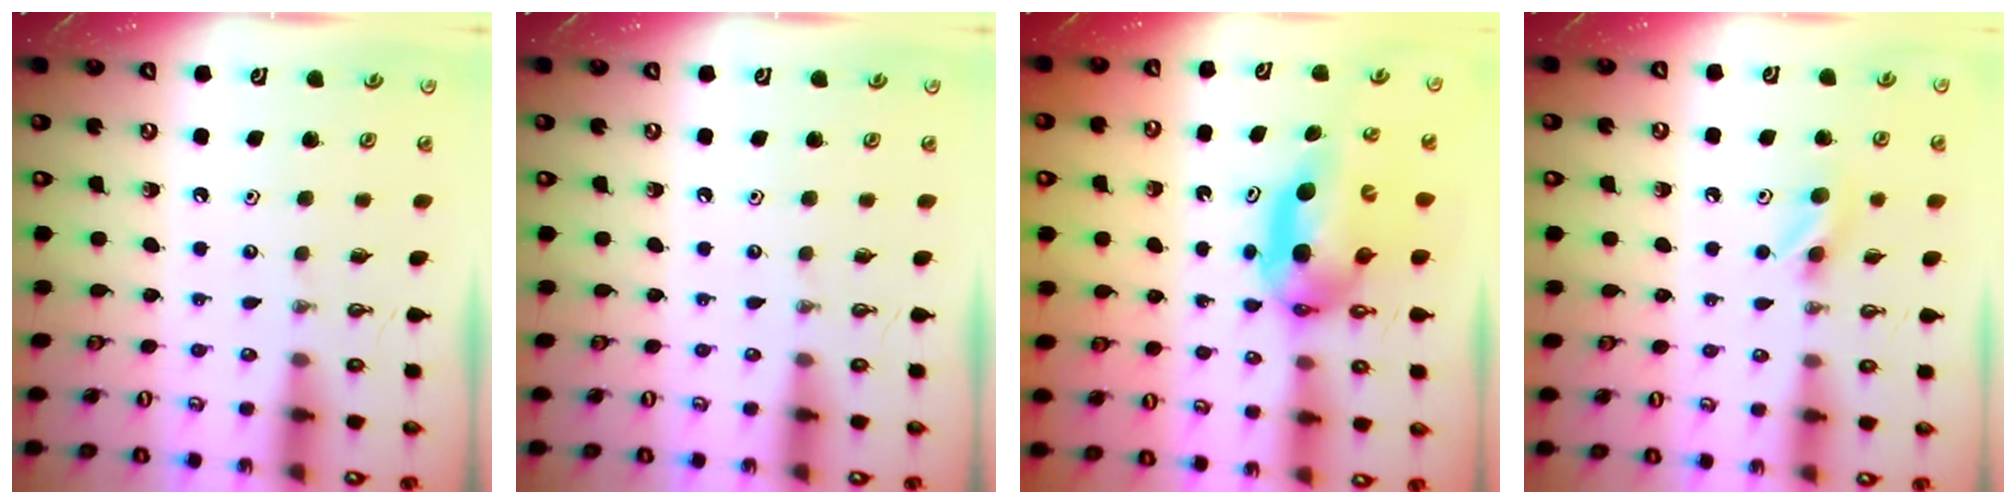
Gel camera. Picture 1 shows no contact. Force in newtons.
{"total": 0.0}
{"total": 8.1, "press": 8.0, "slide": 1.0}
{"total": 6.8, "press": 6.6, "slide": 1.6}